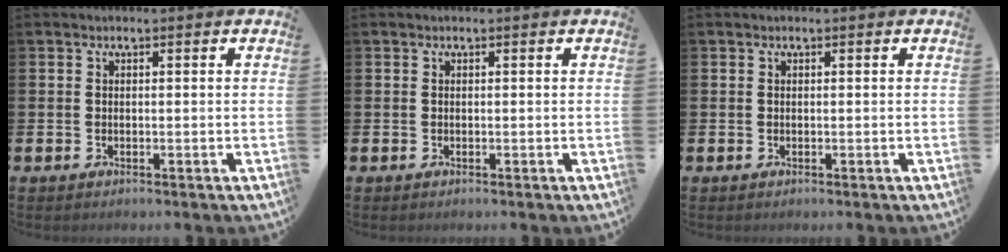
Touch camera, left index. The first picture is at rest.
{"total": 0.0}
{"total": 0.0}